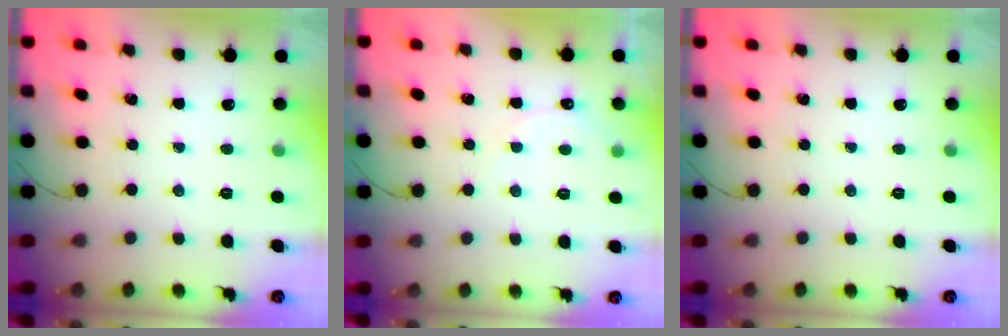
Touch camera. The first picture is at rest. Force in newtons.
{"total": 6.2, "press": 6.1, "slide": 1.1}
{"total": 0.0}